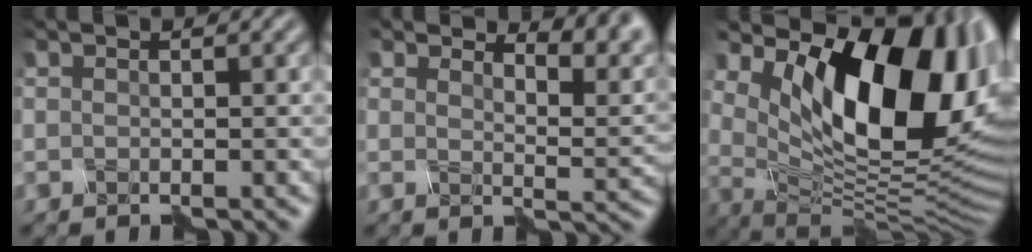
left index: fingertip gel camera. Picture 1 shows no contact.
{"total": 4.2, "force": [3.6, 1.2, 1.8], "torque": [-0.031, -0.003, 0.041]}
{"total": 15.6, "force": [5.0, 8.1, 12.4], "torque": [-0.181, -0.008, 0.089]}